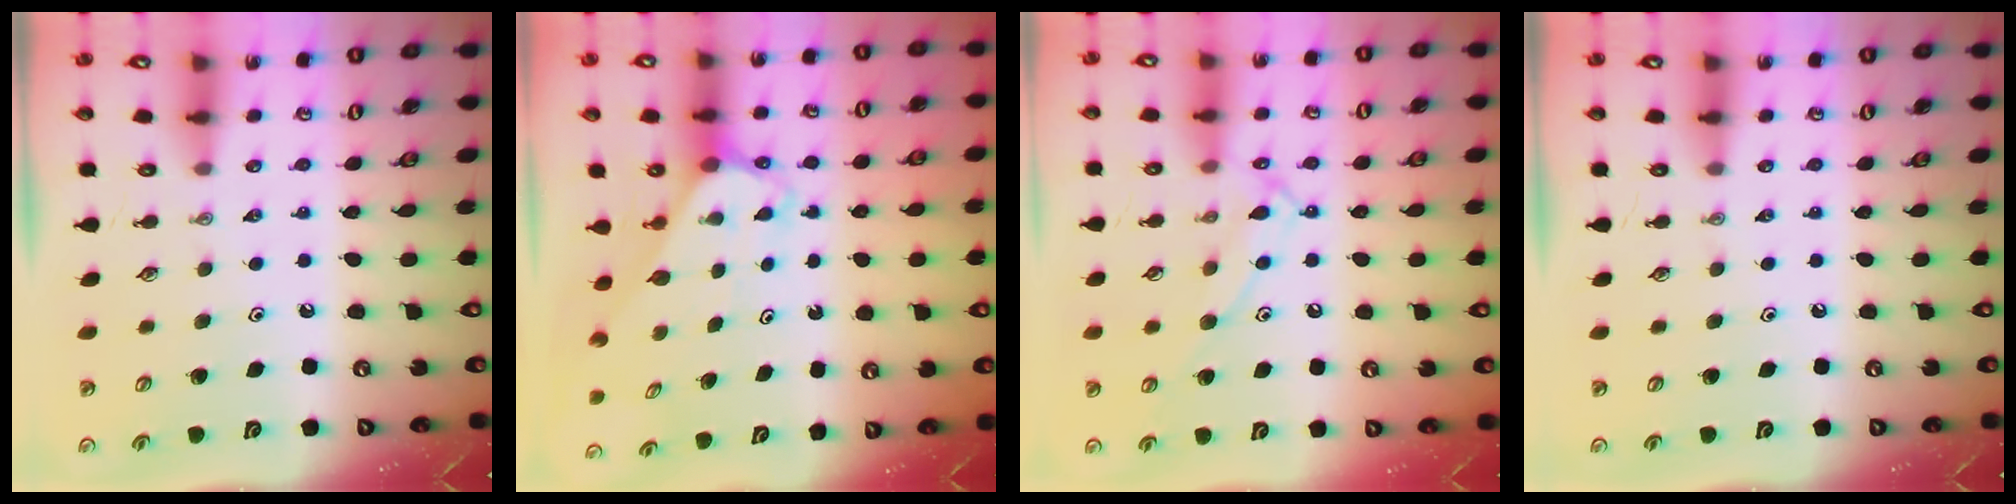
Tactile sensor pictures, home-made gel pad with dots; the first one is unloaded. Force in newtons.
{"total": 2.6, "press": 2.6, "slide": 0.2}
{"total": 11.6, "press": 11.6, "slide": 0.8}
{"total": 0.0}